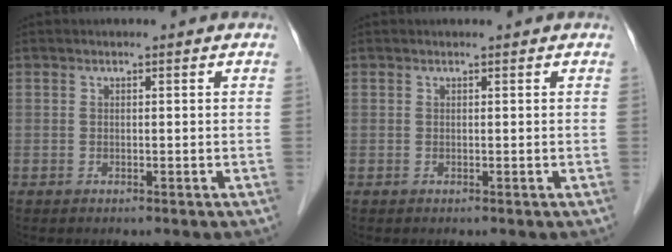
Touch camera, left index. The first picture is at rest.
{"total": 0.0}